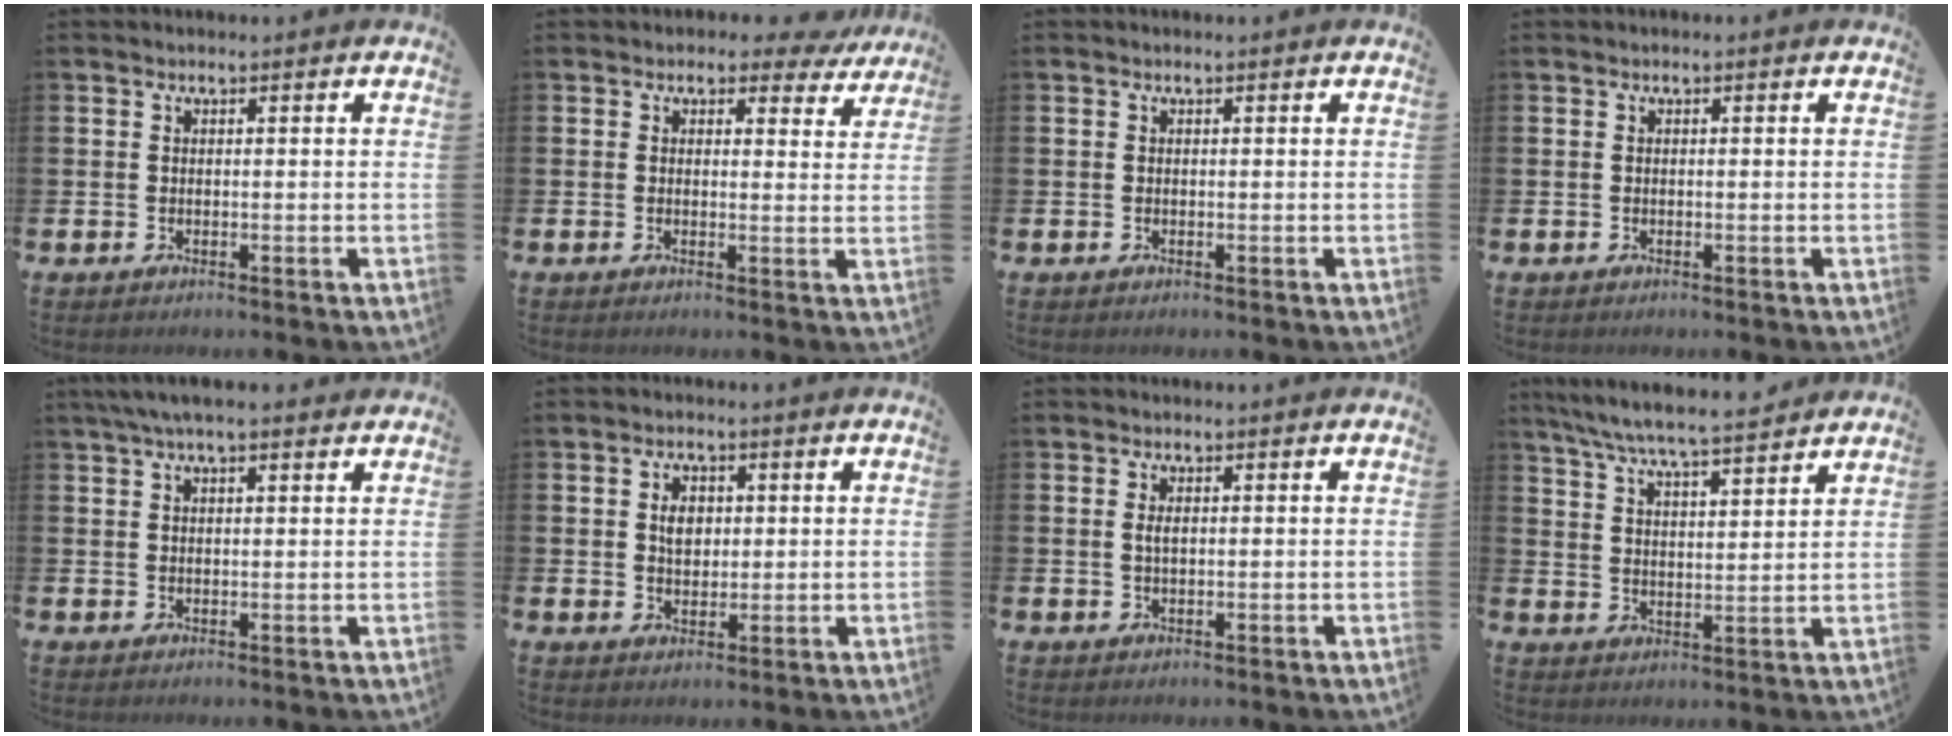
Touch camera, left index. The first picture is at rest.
{"total": 2.6, "force": [2.0, 1.4, 0.9], "torque": [-0.010, -0.008, 0.030]}
{"total": 0.0}
{"total": 0.0}
{"total": 3.8, "force": [2.9, 0.8, 2.4], "torque": [-0.050, 0.001, 0.052]}
{"total": 3.0, "force": [0.8, 2.1, 2.0], "torque": [-0.019, -0.001, 0.007]}
{"total": 1.3, "force": [0.2, 0.5, 1.2], "torque": [-0.015, 0.000, 0.000]}
{"total": 7.2, "force": [6.8, 0.1, 2.3], "torque": [-0.071, -0.041, 0.121]}